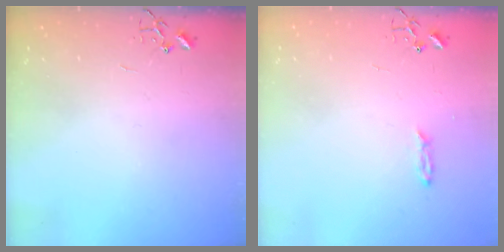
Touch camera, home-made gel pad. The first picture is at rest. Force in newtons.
{"total": 2.2, "press": 2.2, "slide": 0.4}